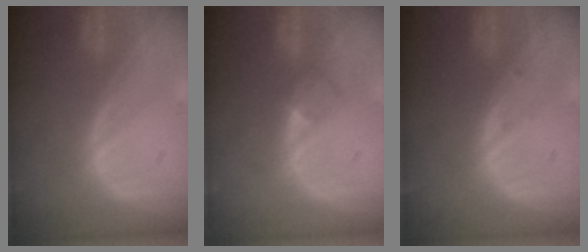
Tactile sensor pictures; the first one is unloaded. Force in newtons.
{"total": 2.3, "press": 2.0, "slide": 1.1}
{"total": 0.7, "press": 0.4, "slide": 0.5}